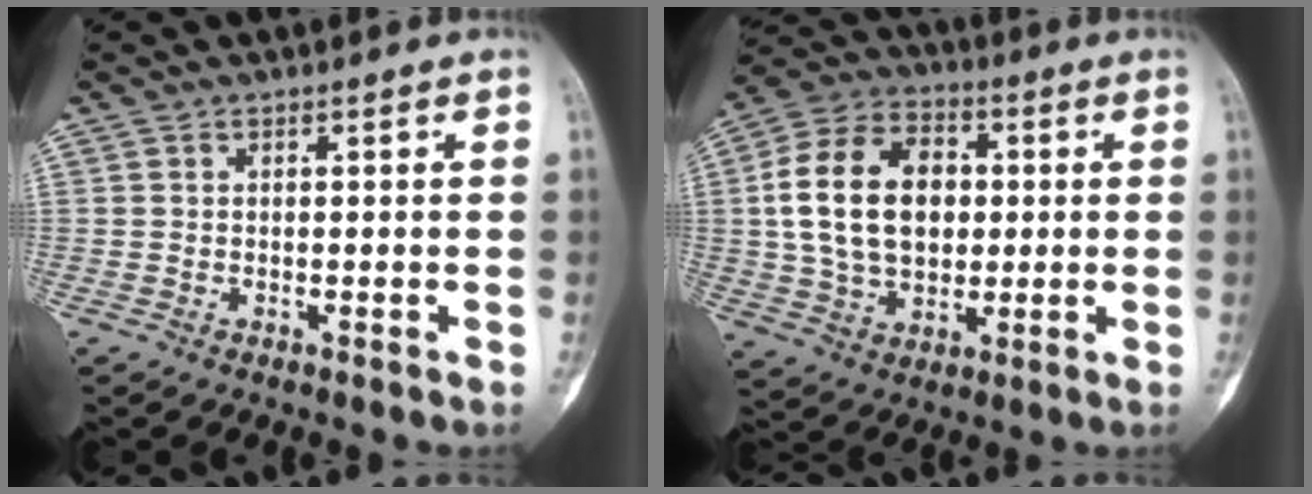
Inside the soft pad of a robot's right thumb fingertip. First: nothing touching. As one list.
[{"total": 17.8, "force": [1.9, 12.4, 12.7], "torque": [-0.205, 0.017, 0.034]}]